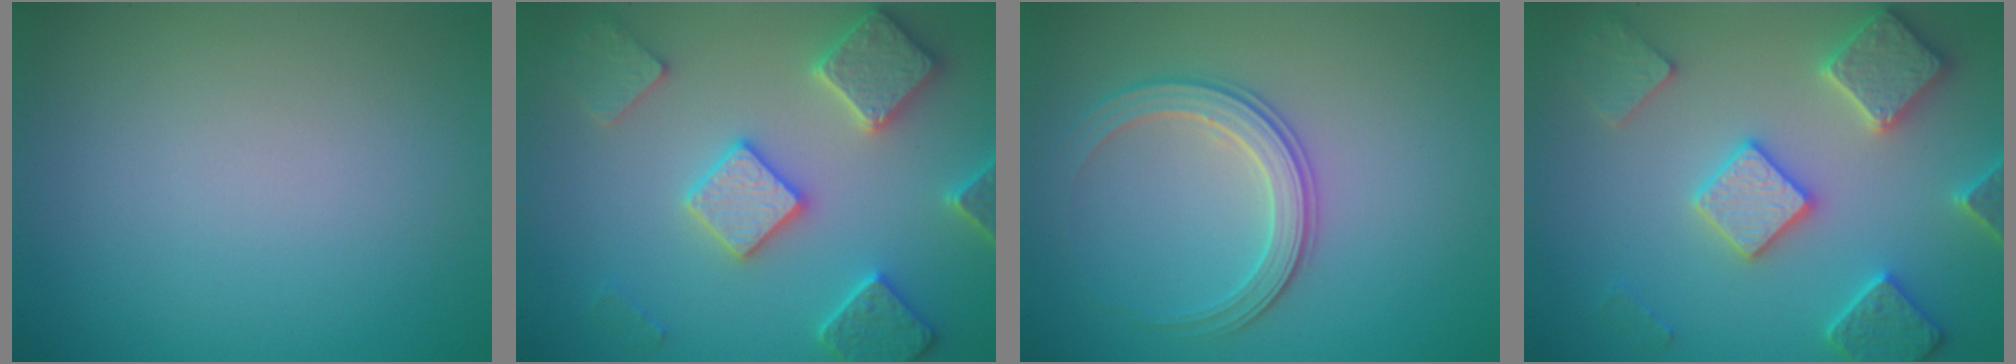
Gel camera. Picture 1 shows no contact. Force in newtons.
{"total": 5.5, "press": 5.4, "slide": 1.3}
{"total": 2.9, "press": 2.8, "slide": 0.5}
{"total": 5.5, "press": 5.4, "slide": 1.3}